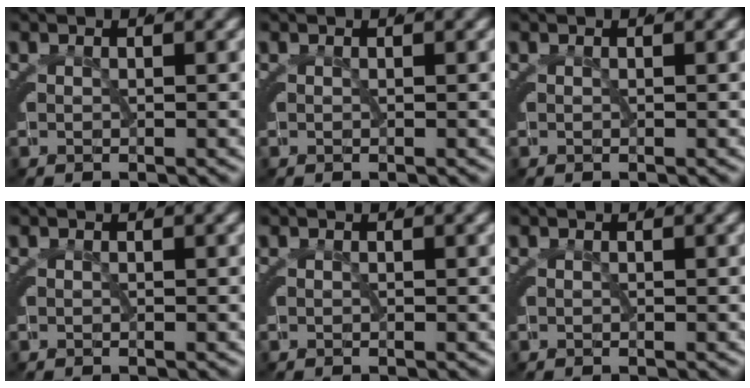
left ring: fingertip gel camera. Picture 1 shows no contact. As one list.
[{"total": 0.0}, {"total": 0.0}, {"total": 0.0}, {"total": 0.0}, {"total": 0.0}]